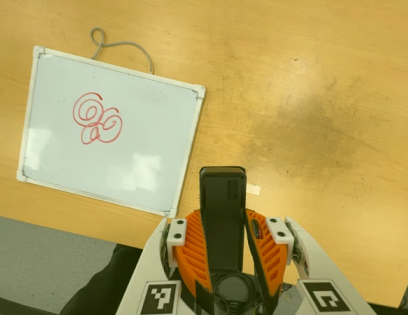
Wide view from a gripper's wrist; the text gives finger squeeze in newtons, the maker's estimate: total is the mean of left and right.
{"total": 4.8, "left": 3.3, "right": 6.2}